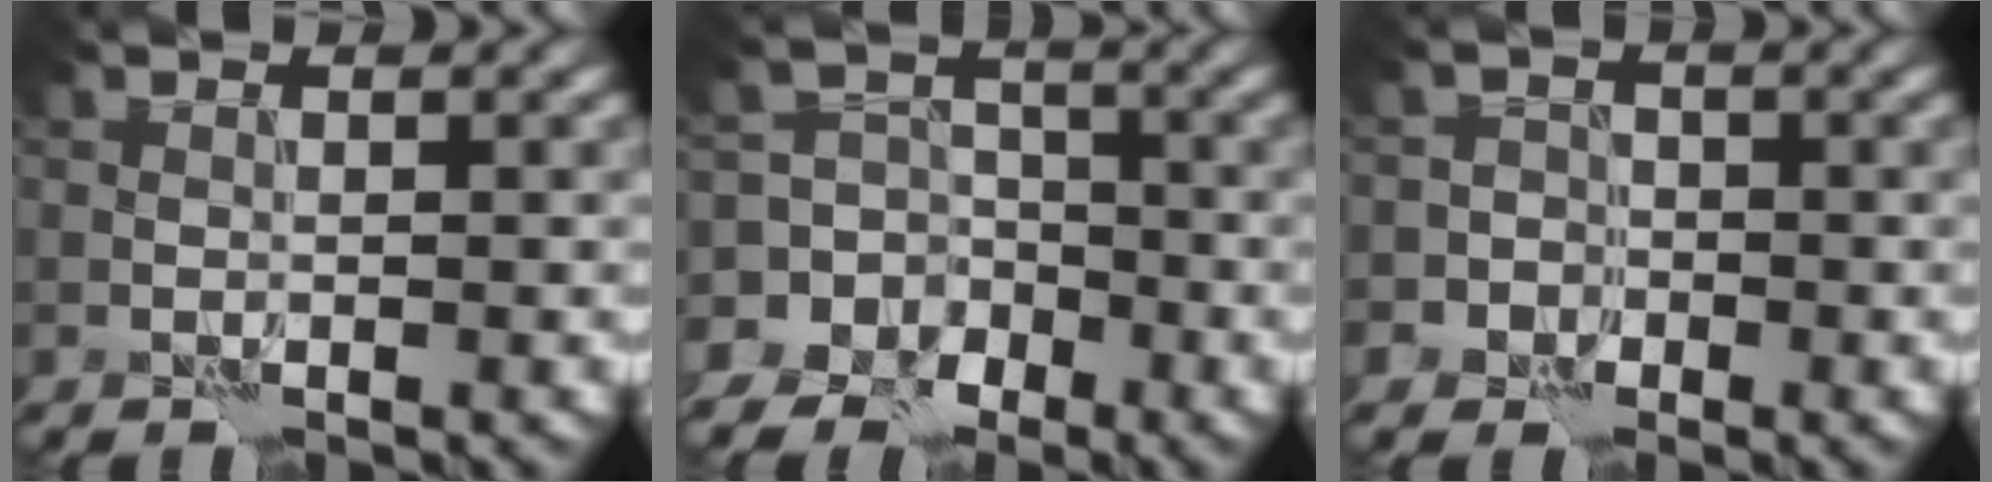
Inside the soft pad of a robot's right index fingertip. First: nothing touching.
{"total": 9.4, "force": [-4.8, 8.0, 0.9], "torque": [-0.017, -0.002, -0.096]}
{"total": 2.9, "force": [-1.4, 2.5, -0.1], "torque": [0.042, 0.002, -0.038]}